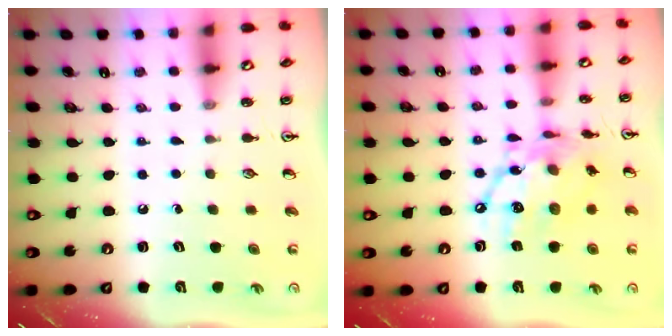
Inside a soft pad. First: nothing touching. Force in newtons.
{"total": 15.3, "press": 15.2, "slide": 1.3}